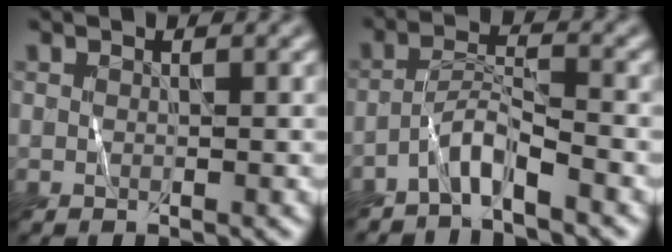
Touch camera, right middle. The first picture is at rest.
{"total": 2.9, "force": [-2.4, 0.3, 1.7], "torque": [-0.029, 0.014, -0.052]}